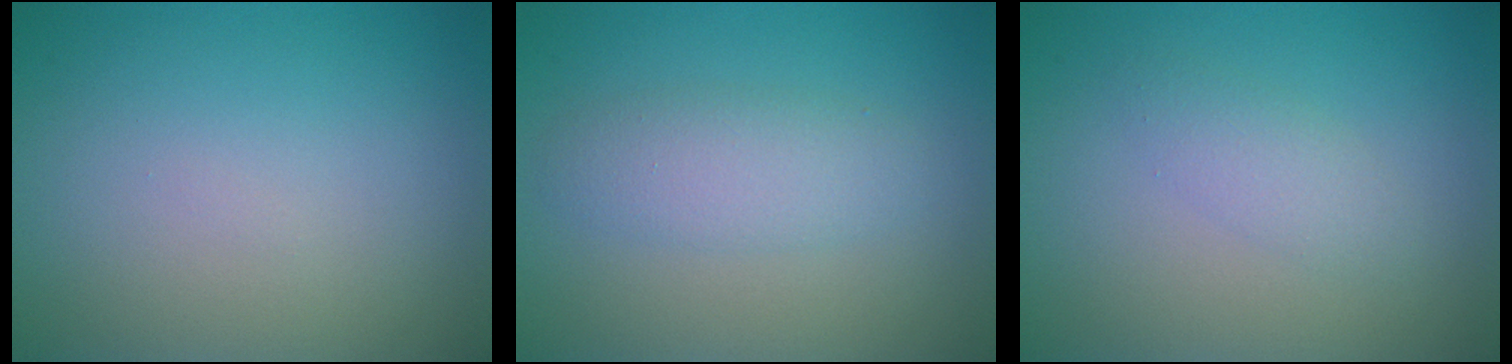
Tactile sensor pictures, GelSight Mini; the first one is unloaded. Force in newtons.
{"total": 2.9, "press": 2.9, "slide": 0.1}
{"total": 1.7, "press": 1.7, "slide": 0.1}